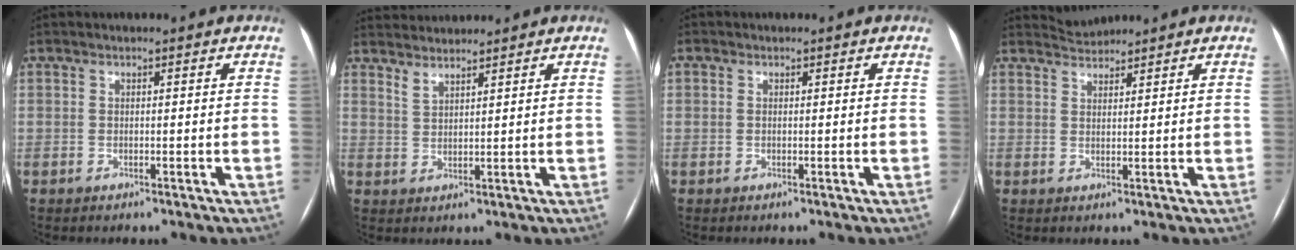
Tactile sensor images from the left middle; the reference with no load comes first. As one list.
[{"total": 5.1, "force": [5.0, 0.6, 0.6], "torque": [-0.008, 0.016, 0.088]}, {"total": 0.0}, {"total": 2.4, "force": [2.3, -0.2, -0.7], "torque": [0.003, 0.007, 0.049]}]